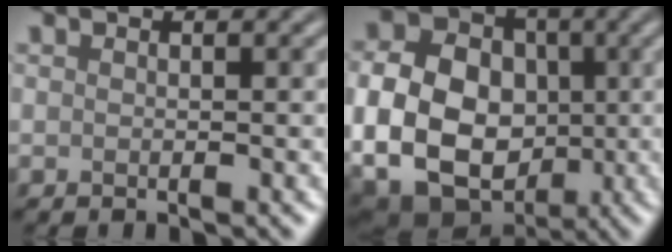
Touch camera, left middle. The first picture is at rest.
{"total": 13.1, "force": [-1.2, 10.2, 8.1], "torque": [-0.147, -0.019, -0.020]}